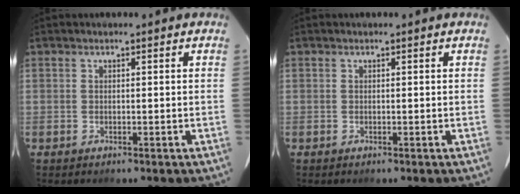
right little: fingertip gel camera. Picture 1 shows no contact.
{"total": 0.0}